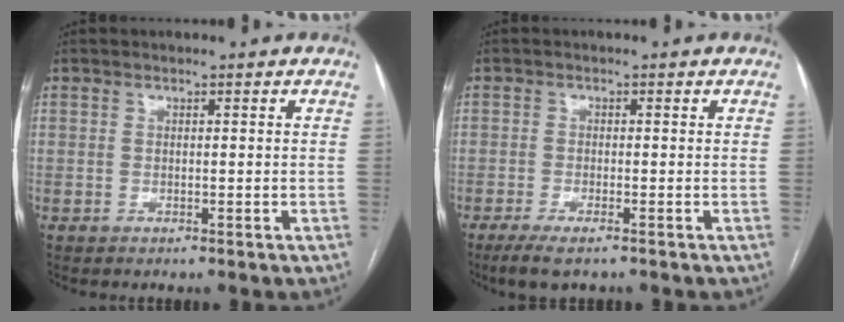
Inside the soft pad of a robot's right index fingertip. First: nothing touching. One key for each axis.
{"total": 4.3, "fx": -3.0, "fy": 0.8, "fz": 3.0, "tx": -0.054, "ty": -0.009, "tz": -0.049}